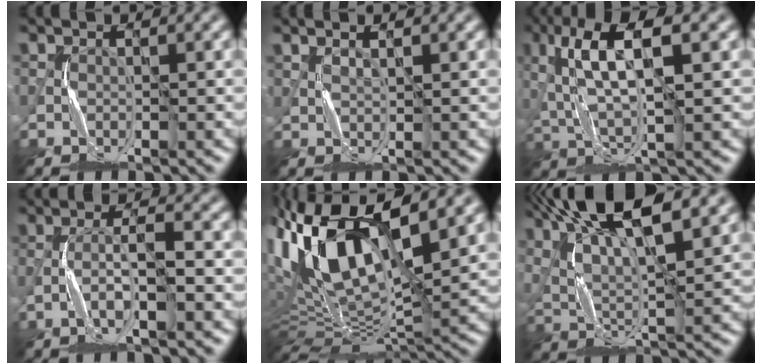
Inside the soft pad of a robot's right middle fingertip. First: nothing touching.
{"total": 1.2, "force": [1.1, 0.1, 0.3], "torque": [-0.001, -0.005, 0.017]}
{"total": 7.9, "force": [2.5, 2.6, 7.0], "torque": [-0.147, 0.012, 0.044]}
{"total": 3.1, "force": [-1.3, 0.7, 2.8], "torque": [-0.054, 0.007, -0.028]}
{"total": 14.7, "force": [4.9, 5.7, 12.6], "torque": [-0.253, 0.007, 0.093]}
{"total": 11.8, "force": [7.3, 3.1, 8.7], "torque": [-0.172, 0.013, 0.113]}